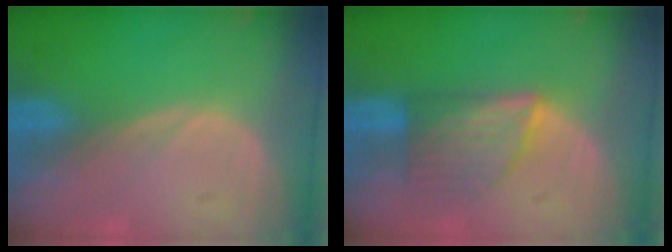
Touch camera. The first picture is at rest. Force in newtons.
{"total": 6.0, "press": 5.9, "slide": 0.7}